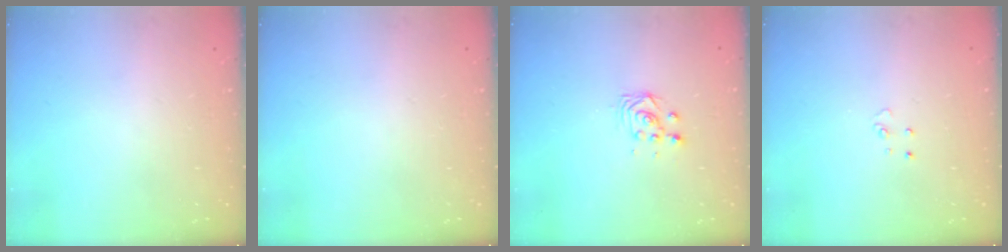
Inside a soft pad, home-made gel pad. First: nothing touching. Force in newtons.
{"total": 0.0}
{"total": 2.9, "press": 2.9, "slide": 0.4}
{"total": 2.9, "press": 2.9, "slide": 0.2}